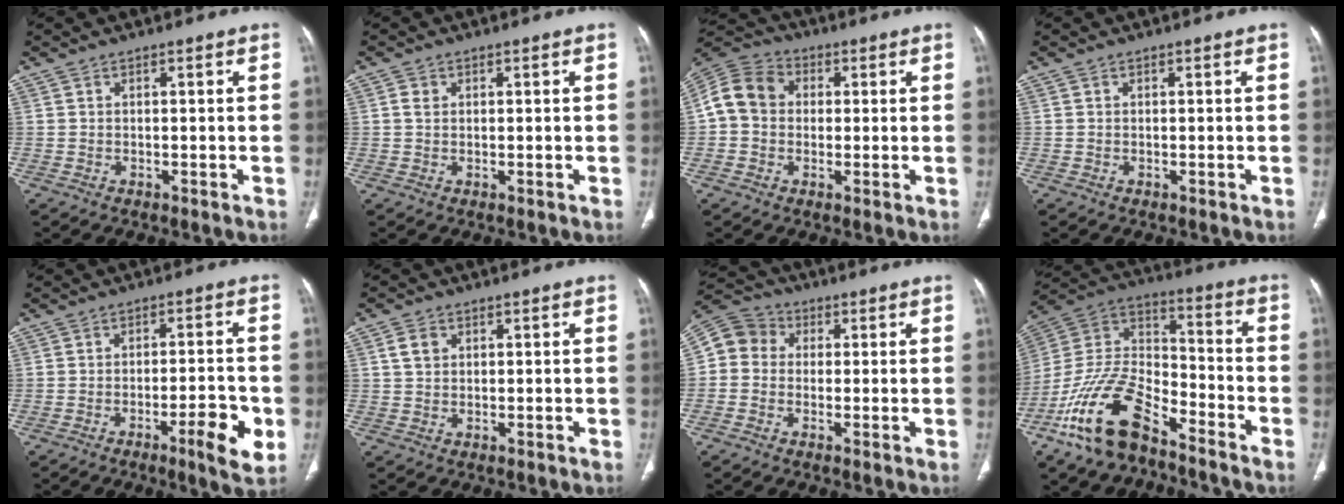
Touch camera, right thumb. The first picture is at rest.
{"total": 1.5, "force": [0.4, 1.3, 0.7], "torque": [-0.009, 0.001, 0.008]}
{"total": 10.6, "force": [0.7, 9.0, 5.5], "torque": [-0.096, 0.029, 0.000]}
{"total": 0.0}
{"total": 8.1, "force": [-3.1, 1.3, 7.3], "torque": [-0.102, 0.009, -0.042]}
{"total": 3.1, "force": [1.1, 2.5, 1.6], "torque": [-0.020, 0.002, 0.024]}
{"total": 7.3, "force": [0.5, 6.6, 3.2], "torque": [-0.046, 0.023, -0.006]}
{"total": 18.4, "force": [-11.9, 8.2, 11.4], "torque": [-0.211, 0.072, -0.224]}